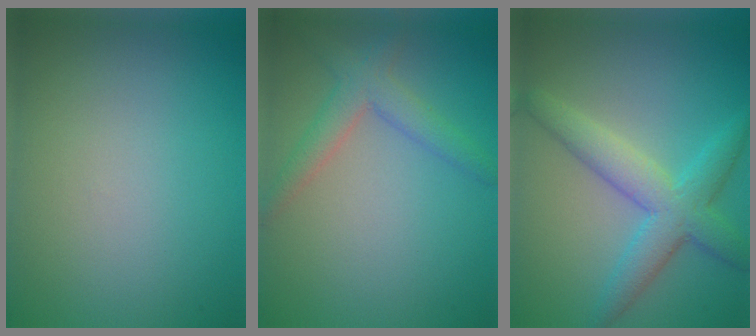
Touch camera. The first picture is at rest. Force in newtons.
{"total": 3.0, "press": 3.0, "slide": 0.1}
{"total": 5.1, "press": 5.1, "slide": 0.1}